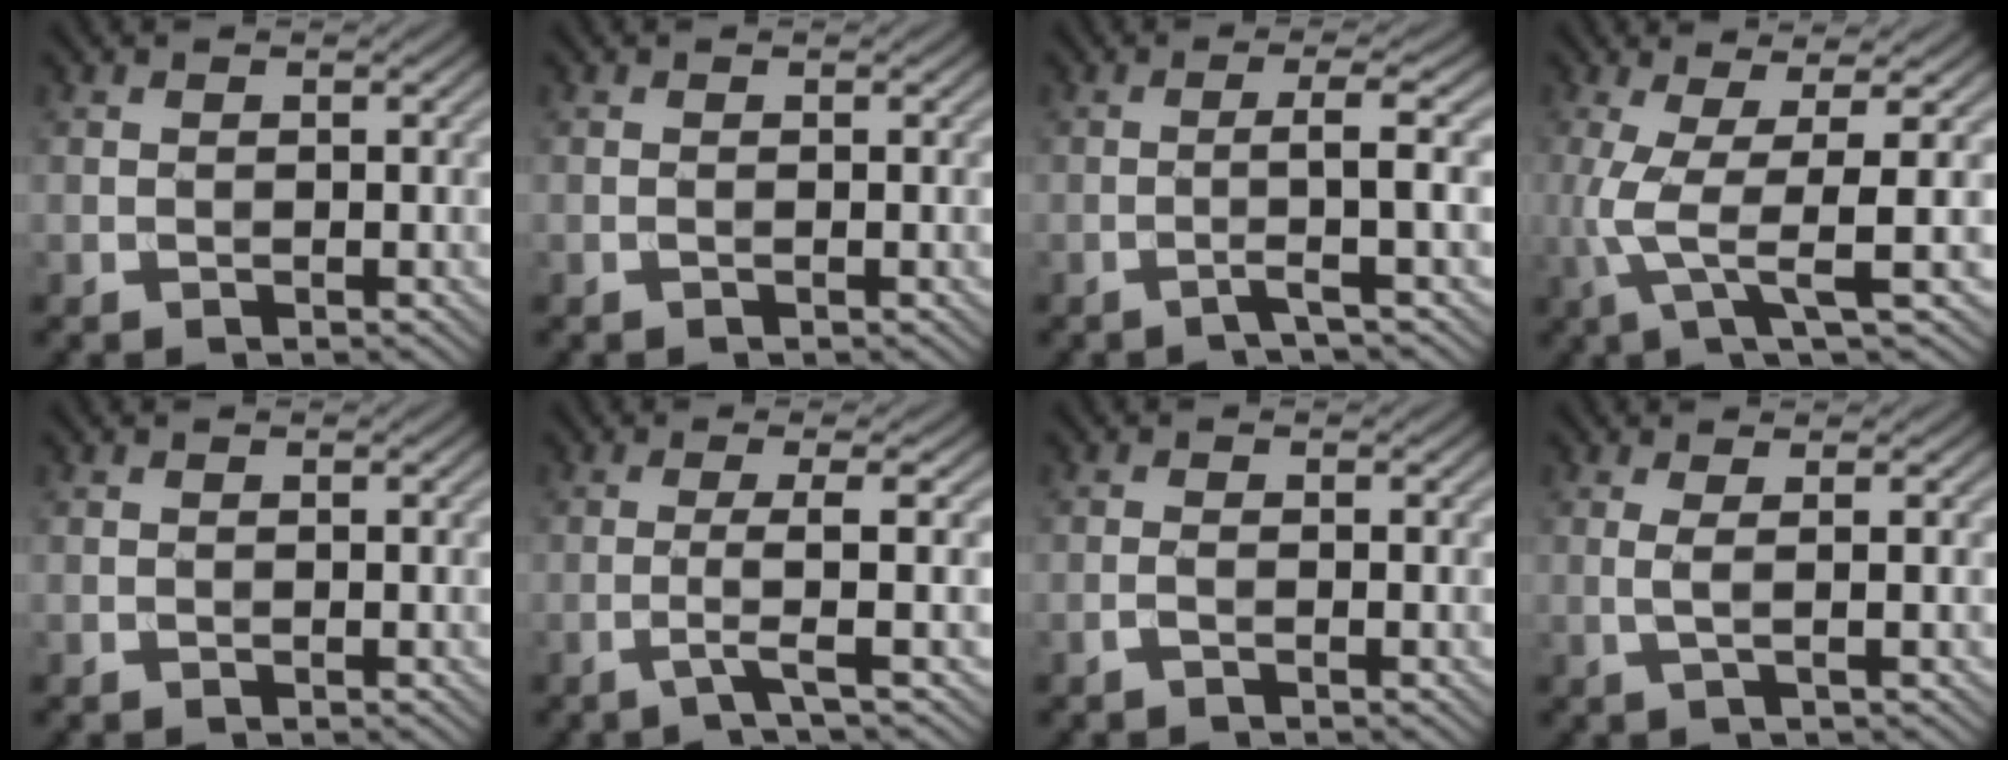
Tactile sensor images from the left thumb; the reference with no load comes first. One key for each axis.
{"total": 0.0}
{"total": 3.8, "fx": -0.9, "fy": 0.0, "fz": 3.7, "tx": -0.060, "ty": 0.017, "tz": -0.035}
{"total": 6.9, "fx": -0.3, "fy": 1.1, "fz": 6.8, "tx": -0.135, "ty": 0.002, "tz": -0.008}
{"total": 0.0}
{"total": 3.5, "fx": -0.8, "fy": 0.1, "fz": 3.4, "tx": -0.058, "ty": 0.010, "tz": -0.032}
{"total": 0.9, "fx": -0.5, "fy": 0.0, "fz": 0.8, "tx": -0.016, "ty": 0.004, "tz": -0.014}
{"total": 2.2, "fx": 0.4, "fy": 0.4, "fz": 2.1, "tx": -0.043, "ty": 0.005, "tz": -0.002}